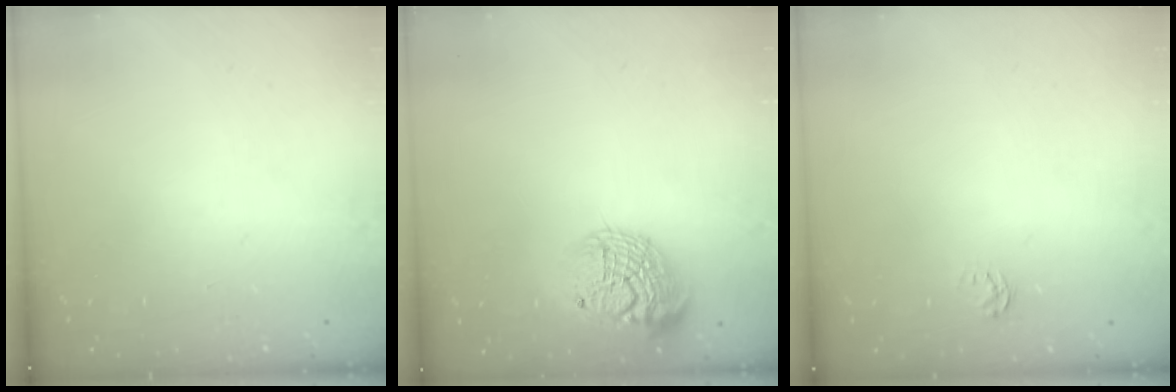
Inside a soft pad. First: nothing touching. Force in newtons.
{"total": 16.7, "press": 16.7, "slide": 1.0}
{"total": 2.5, "press": 2.5, "slide": 0.4}